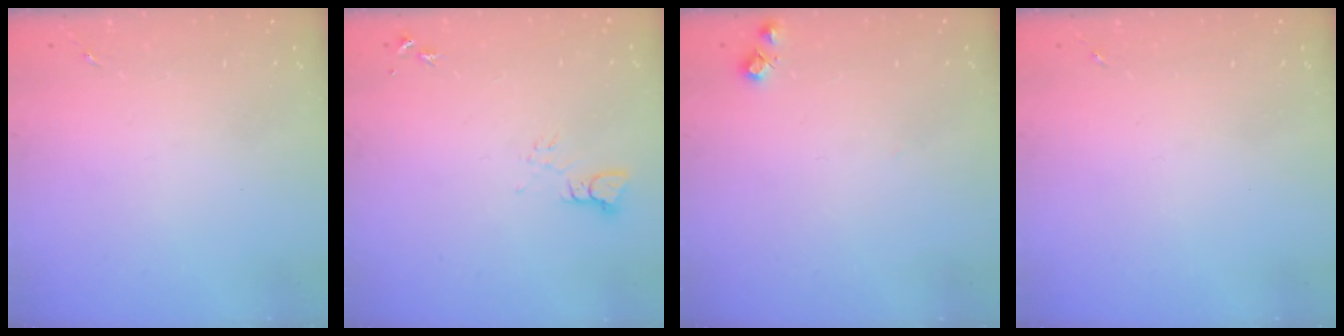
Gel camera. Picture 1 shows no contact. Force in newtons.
{"total": 4.0, "press": 3.9, "slide": 0.3}
{"total": 6.6, "press": 6.6, "slide": 0.6}
{"total": 0.0}